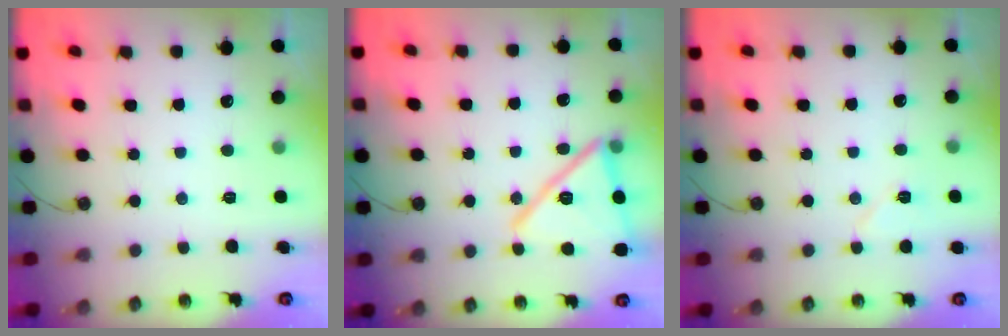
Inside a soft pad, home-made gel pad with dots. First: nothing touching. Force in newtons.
{"total": 18.6, "press": 18.2, "slide": 4.0}
{"total": 6.7, "press": 6.4, "slide": 1.8}